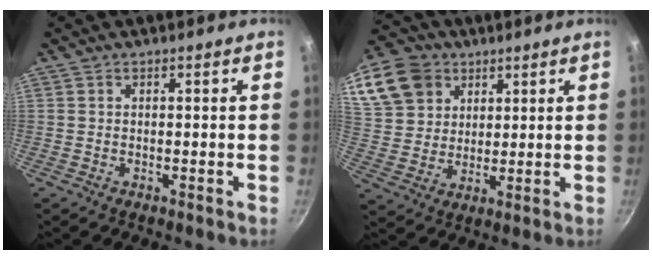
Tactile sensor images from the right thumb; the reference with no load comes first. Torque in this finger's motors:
{"motor_torque": [0.04, 0.09, 0.59, 0.20, 0.09]}